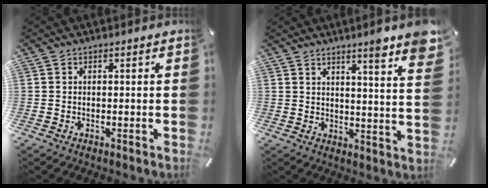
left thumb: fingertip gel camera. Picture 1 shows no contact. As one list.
[{"total": 8.4, "force": [6.5, 0.3, 5.3], "torque": [-0.070, -0.052, 0.102]}]